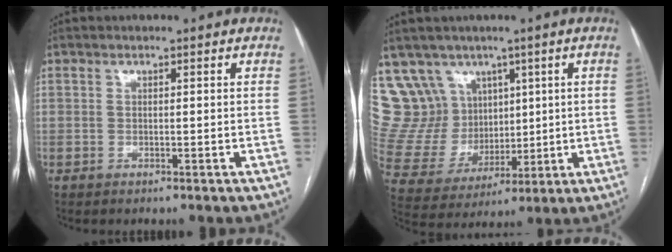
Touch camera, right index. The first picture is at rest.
{"total": 13.3, "force": [8.0, 10.1, 3.2], "torque": [-0.081, 0.053, 0.181]}